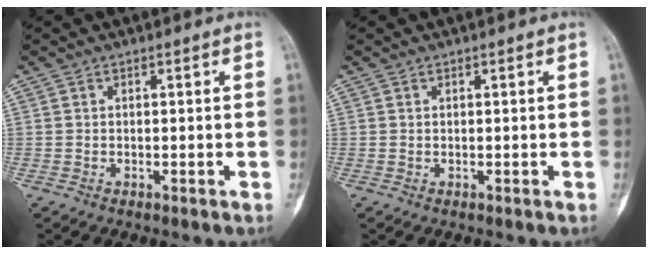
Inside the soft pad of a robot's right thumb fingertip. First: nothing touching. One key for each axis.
{"total": 0.0}